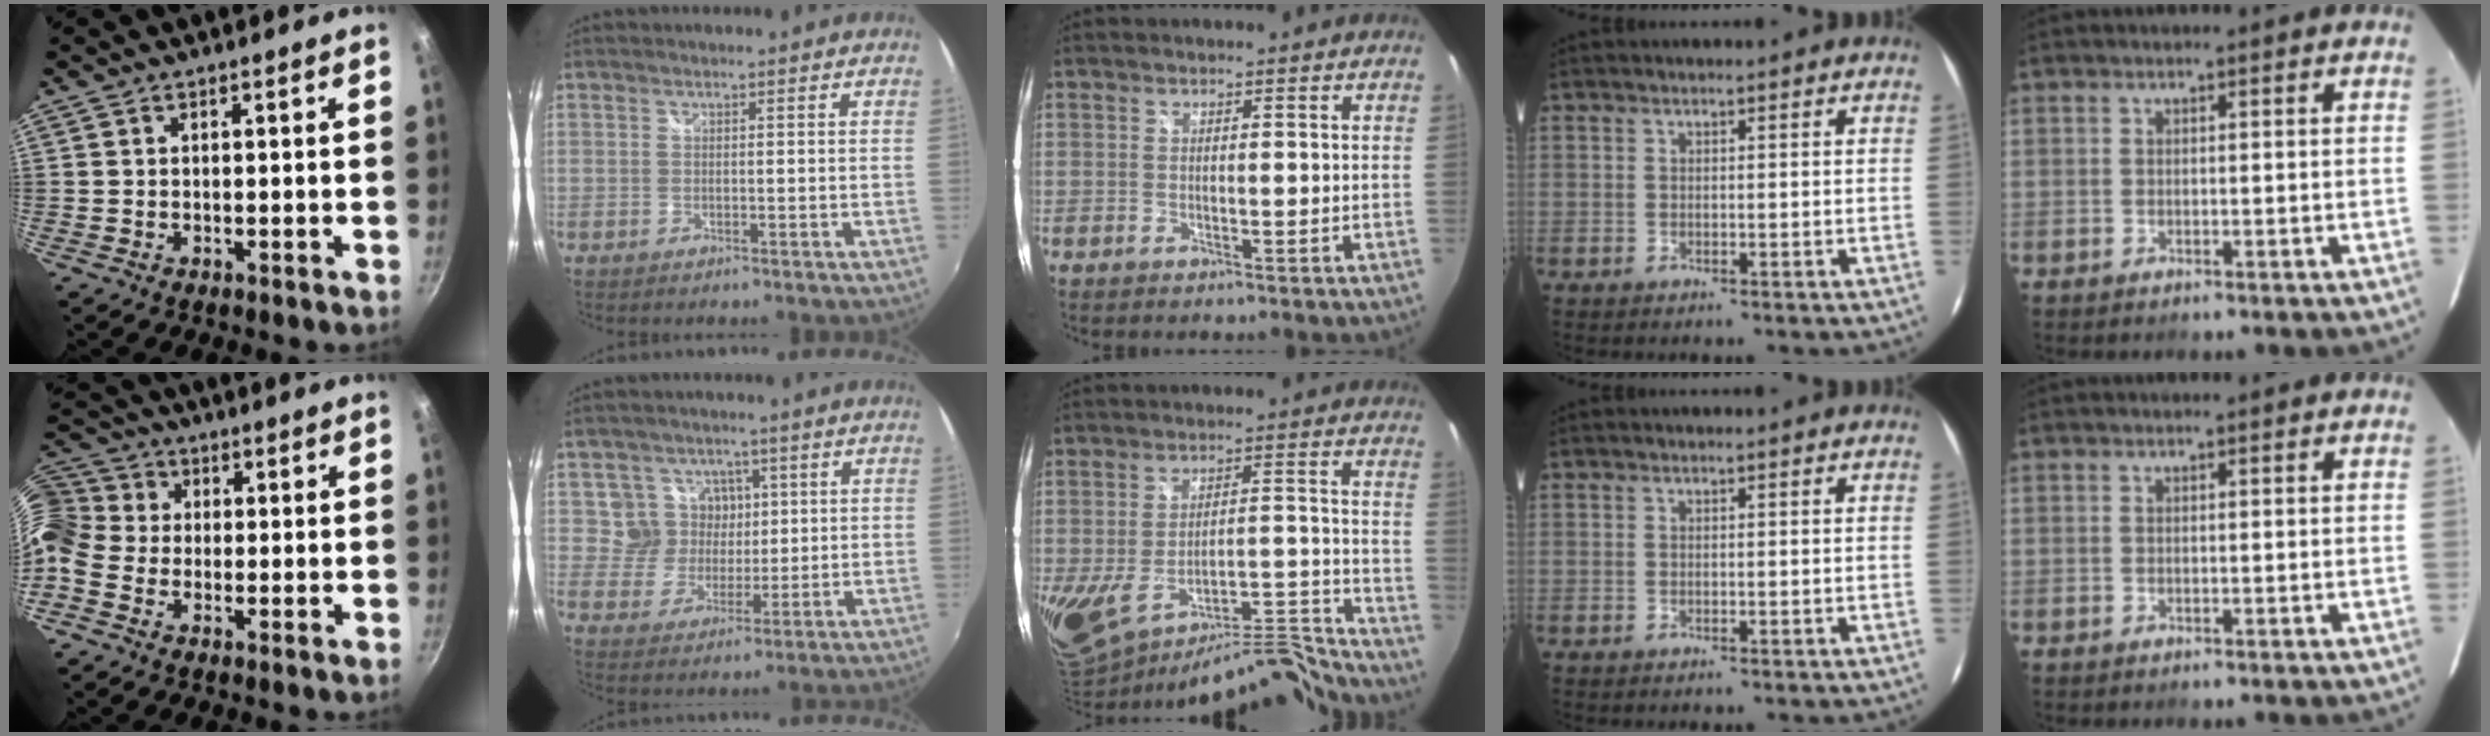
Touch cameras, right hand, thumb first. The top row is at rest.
{"thumb": {"total": 11.1, "force": [-0.8, 9.6, 5.6], "torque": [-0.120, 0.040, -0.035]}, "index": {"total": 7.5, "force": [2.1, 7.0, 1.3], "torque": [-0.029, 0.008, 0.040]}, "middle": {"total": 18.7, "force": [-15.3, 5.0, 9.4], "torque": [-0.172, -0.025, -0.225]}}